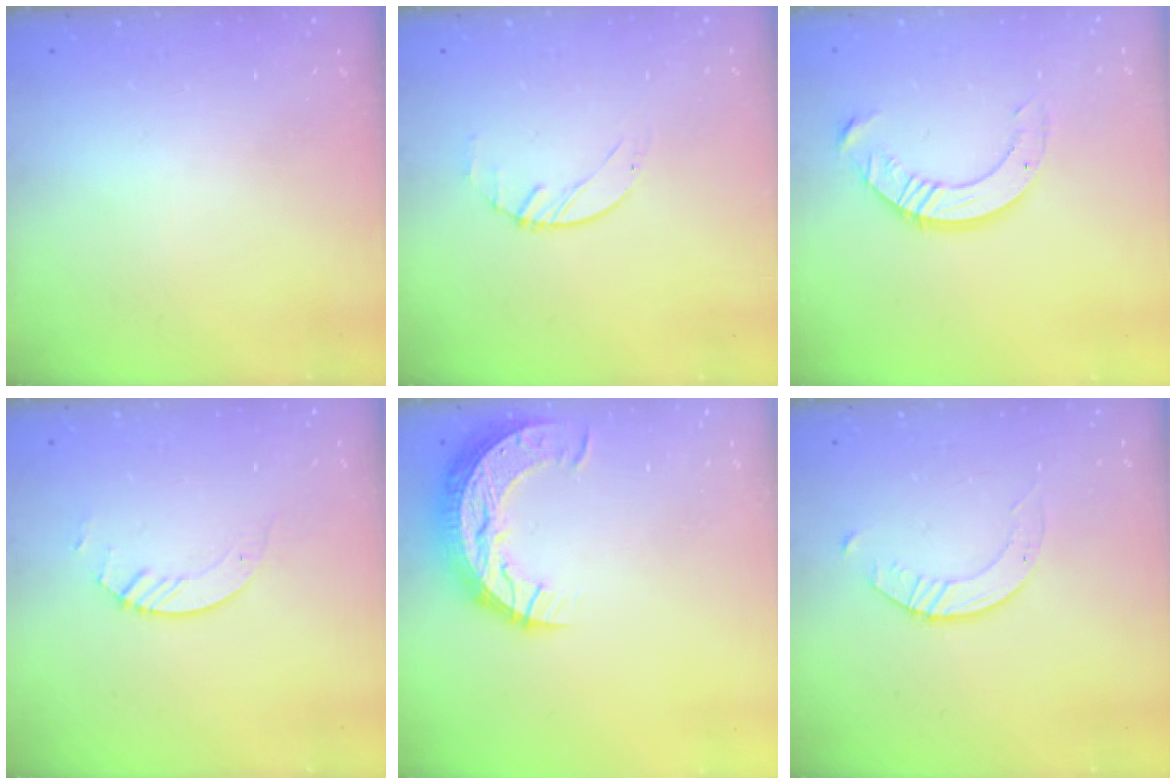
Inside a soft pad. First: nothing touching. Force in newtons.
{"total": 1.2, "press": 1.2, "slide": 0.2}
{"total": 10.5, "press": 10.4, "slide": 0.9}
{"total": 3.5, "press": 3.5, "slide": 0.3}
{"total": 12.2, "press": 12.2, "slide": 0.9}
{"total": 2.7, "press": 2.7, "slide": 0.3}